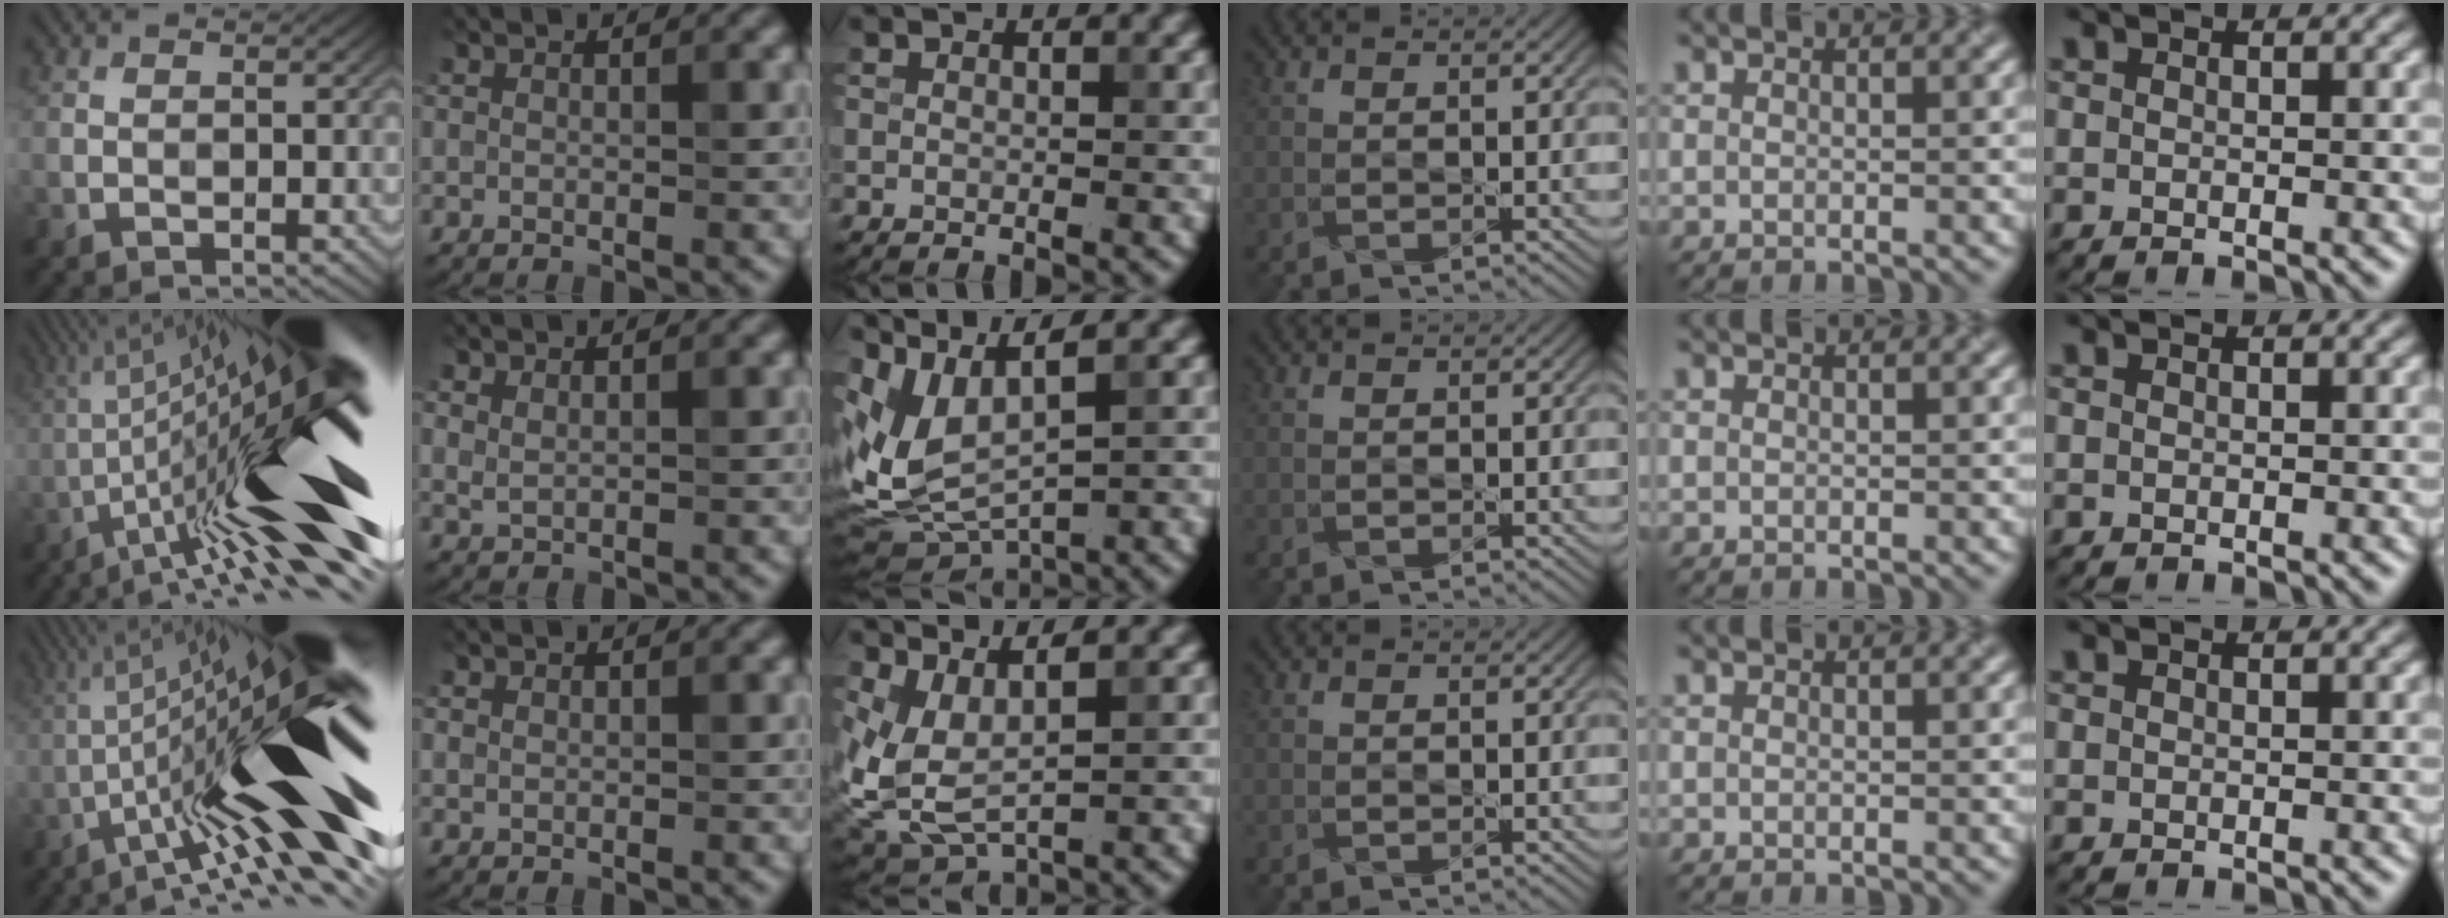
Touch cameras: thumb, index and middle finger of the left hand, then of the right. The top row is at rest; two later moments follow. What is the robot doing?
{"motion": "shake", "object": "medicine bottle"}